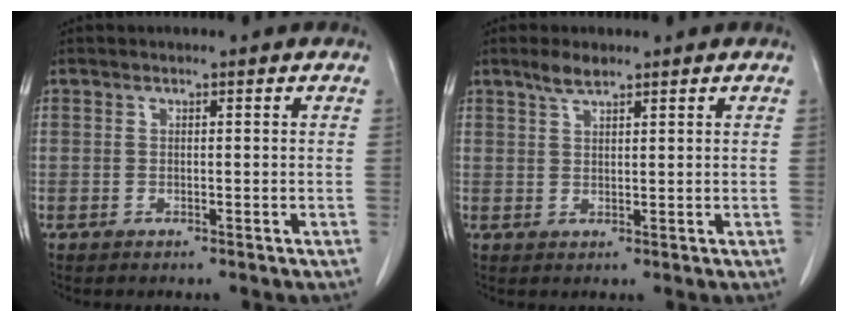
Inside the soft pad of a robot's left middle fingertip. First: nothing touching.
{"total": 2.6, "force": [2.1, 0.4, 1.5], "torque": [-0.037, 0.003, 0.042]}